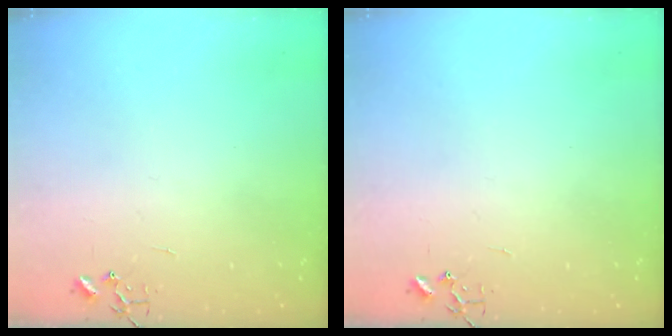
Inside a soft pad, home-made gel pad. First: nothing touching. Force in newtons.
{"total": 0.0}